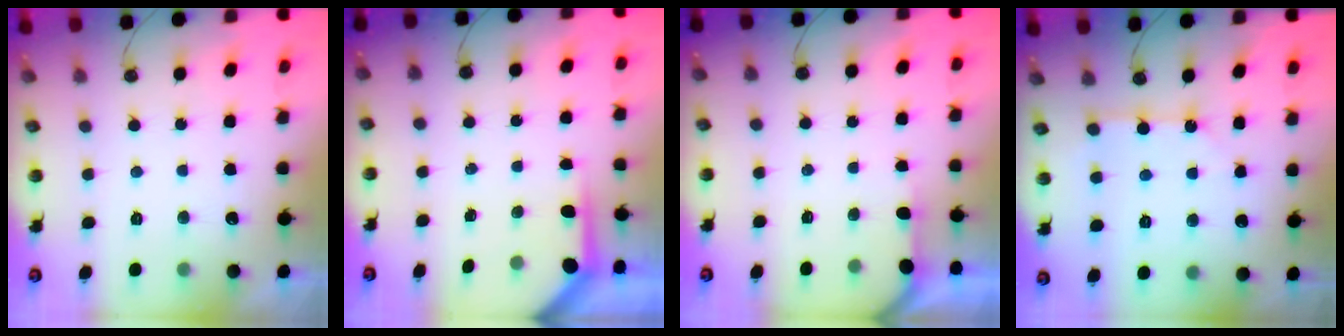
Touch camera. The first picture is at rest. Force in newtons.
{"total": 3.9, "press": 3.8, "slide": 0.4}
{"total": 2.4, "press": 2.4, "slide": 0.3}
{"total": 2.8, "press": 2.8, "slide": 0.3}